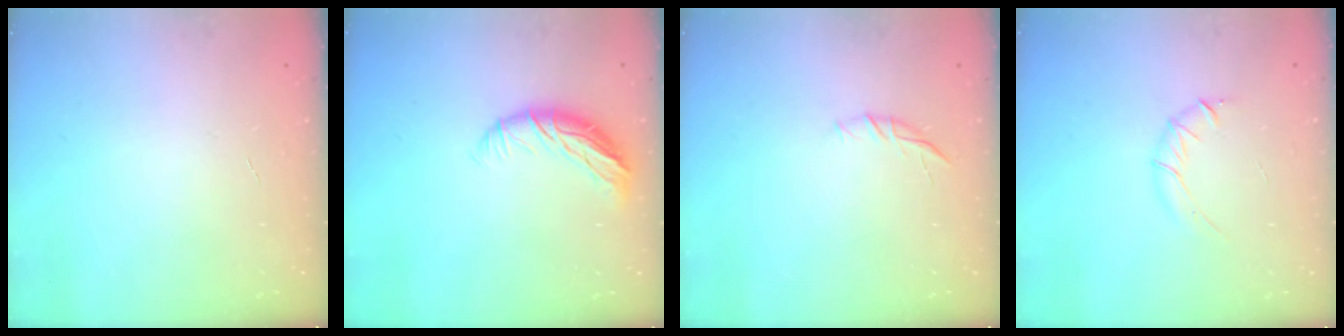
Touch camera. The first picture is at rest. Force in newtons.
{"total": 9.3, "press": 9.2, "slide": 1.6}
{"total": 6.8, "press": 6.6, "slide": 1.6}
{"total": 5.6, "press": 5.4, "slide": 1.6}